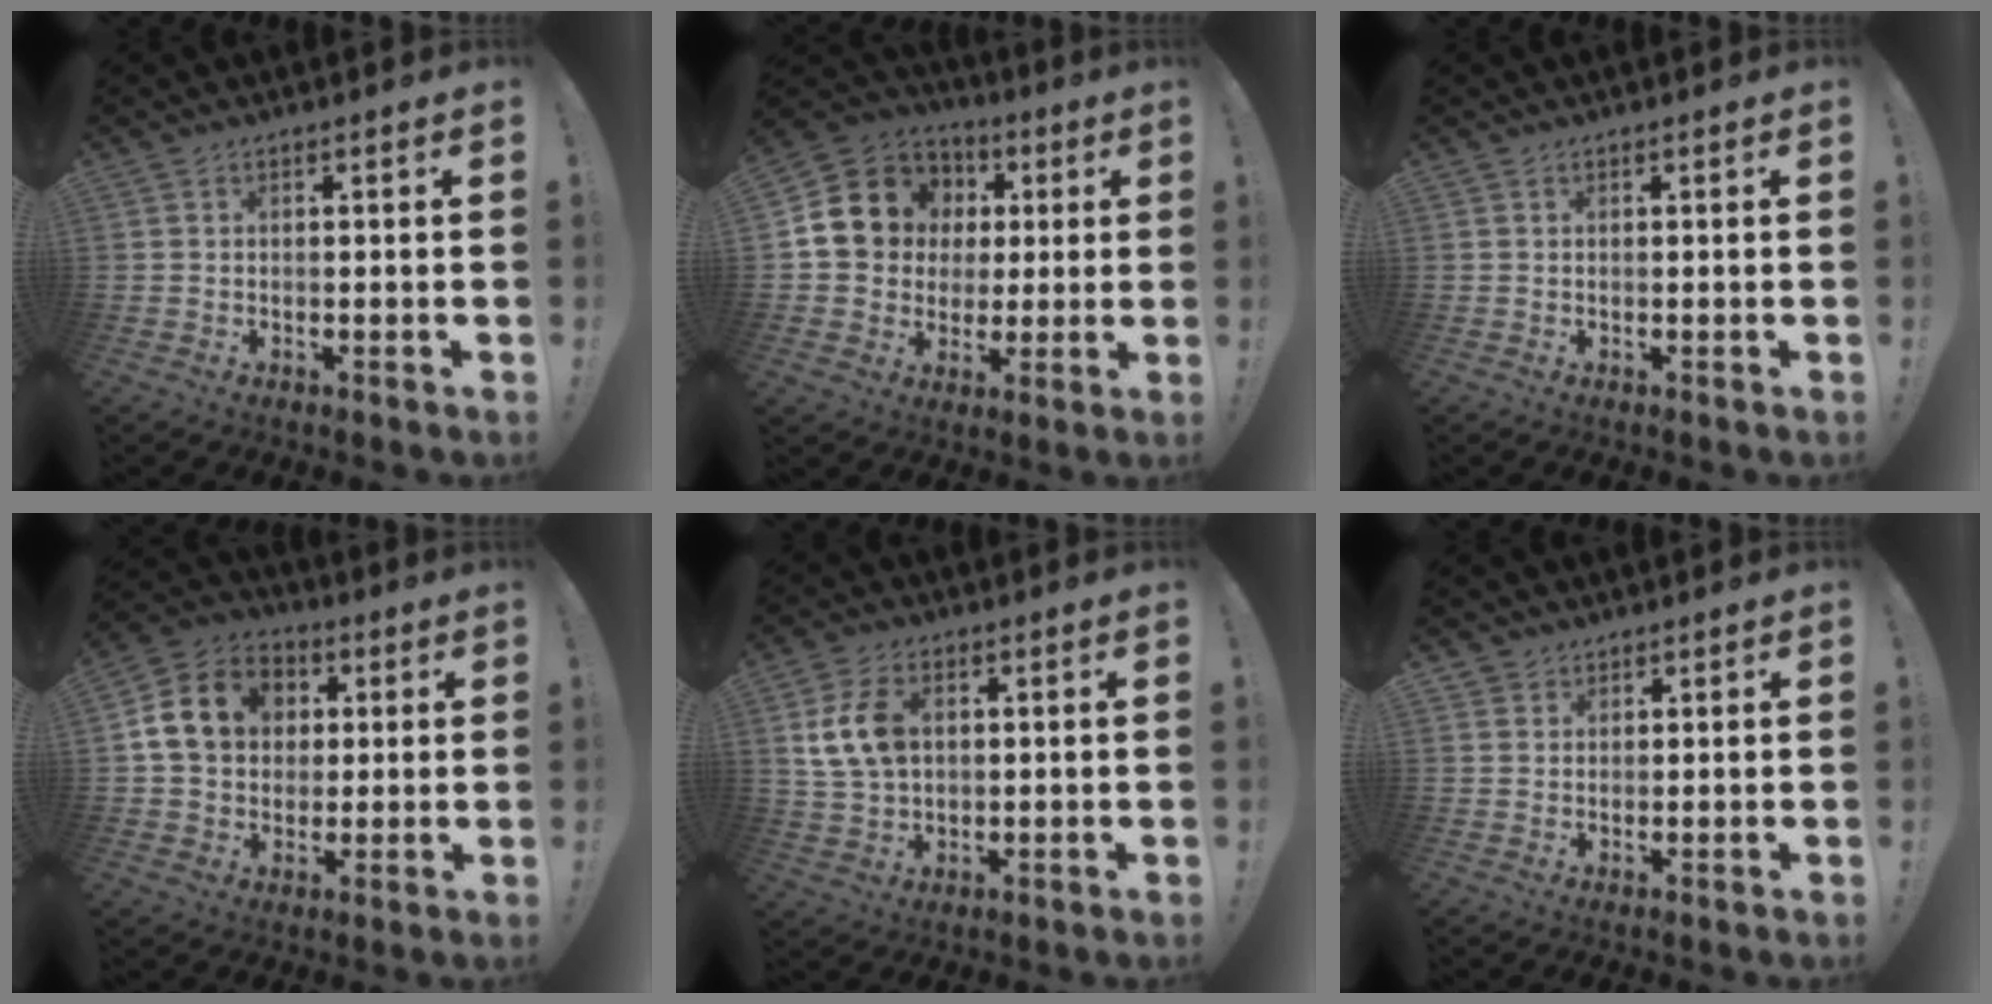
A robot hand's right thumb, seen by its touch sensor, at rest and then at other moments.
{"total": 15.0, "force": [3.5, 13.5, 5.5], "torque": [-0.070, -0.004, 0.091]}
{"total": 0.0}
{"total": 15.5, "force": [3.4, 12.7, 8.2], "torque": [-0.124, 0.005, 0.073]}
{"total": 11.2, "force": [2.5, 7.7, 7.8], "torque": [-0.146, 0.006, 0.050]}
{"total": 2.3, "force": [1.6, 1.6, -0.1], "torque": [0.006, -0.009, 0.030]}